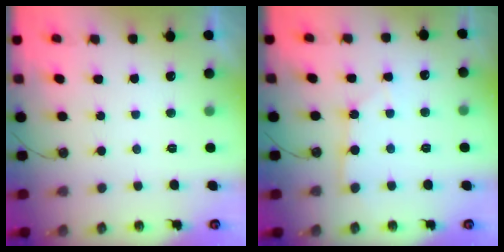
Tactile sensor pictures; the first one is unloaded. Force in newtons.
{"total": 2.8, "press": 2.8, "slide": 0.2}